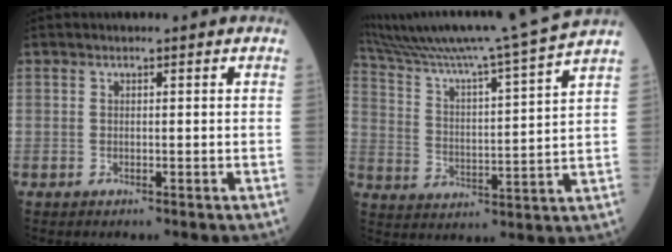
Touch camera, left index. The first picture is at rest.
{"total": 20.2, "force": [17.7, -2.8, 9.3], "torque": [-0.168, -0.033, 0.262]}